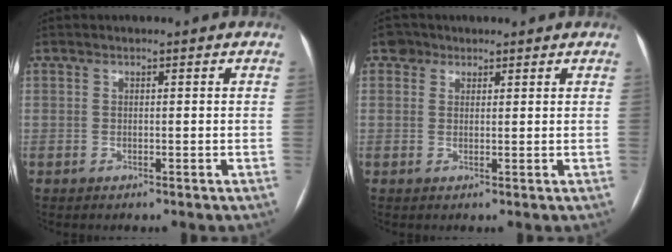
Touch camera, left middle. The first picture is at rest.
{"total": 2.9, "force": [2.0, 2.1, 0.0], "torque": [0.006, 0.012, 0.026]}